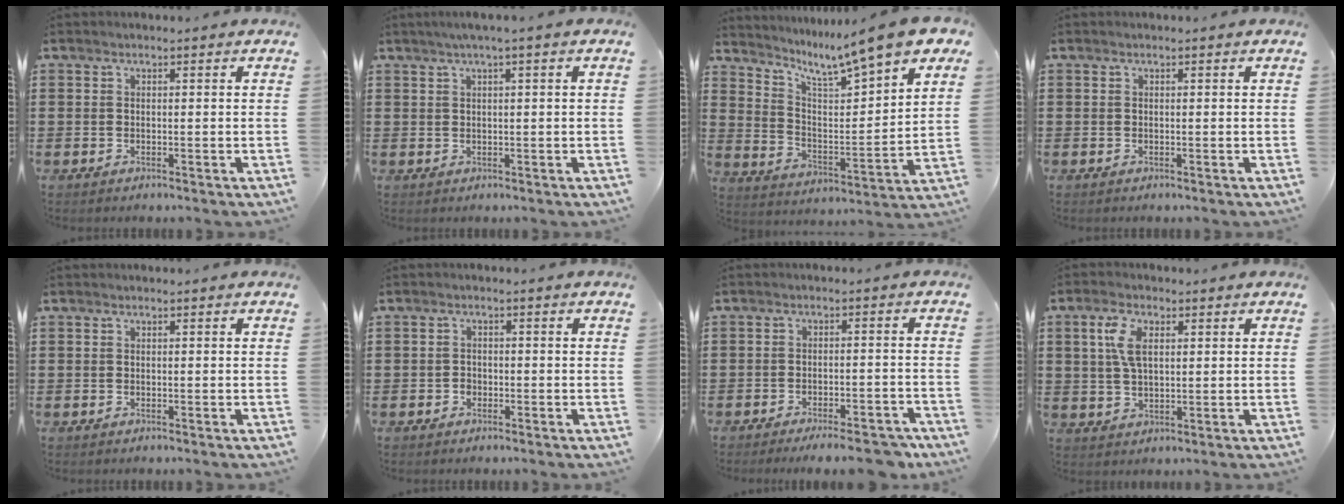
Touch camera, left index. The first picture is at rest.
{"total": 1.5, "force": [0.4, -0.2, 1.5], "torque": [-0.025, -0.002, 0.007]}
{"total": 8.8, "force": [7.7, -0.3, 4.2], "torque": [-0.103, -0.053, 0.122]}
{"total": 0.0}
{"total": 0.0}
{"total": 1.3, "force": [-1.0, 0.8, 0.1], "torque": [-0.007, 0.002, -0.022]}
{"total": 5.8, "force": [-4.9, 0.5, 3.1], "torque": [-0.045, -0.002, -0.084]}
{"total": 5.7, "force": [1.8, 2.8, 4.7], "torque": [-0.109, 0.009, 0.027]}